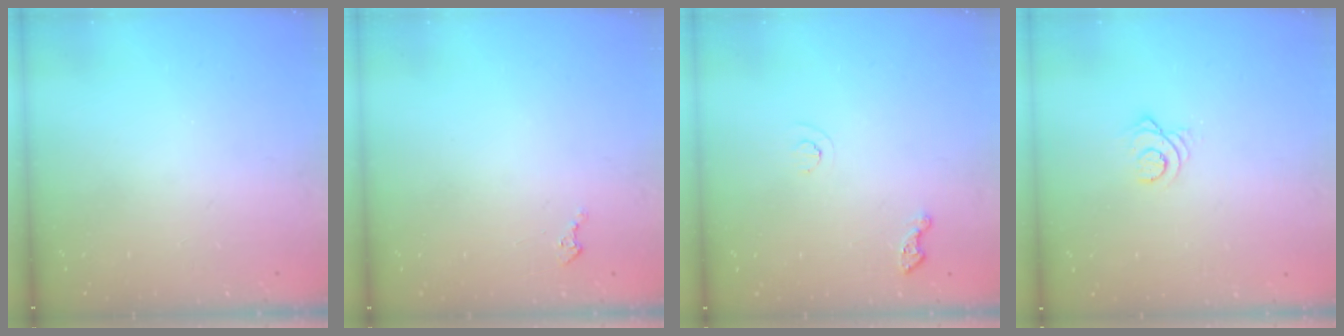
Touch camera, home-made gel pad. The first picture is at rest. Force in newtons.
{"total": 1.6, "press": 1.5, "slide": 0.2}
{"total": 4.8, "press": 4.7, "slide": 0.7}
{"total": 2.9, "press": 2.9, "slide": 0.1}